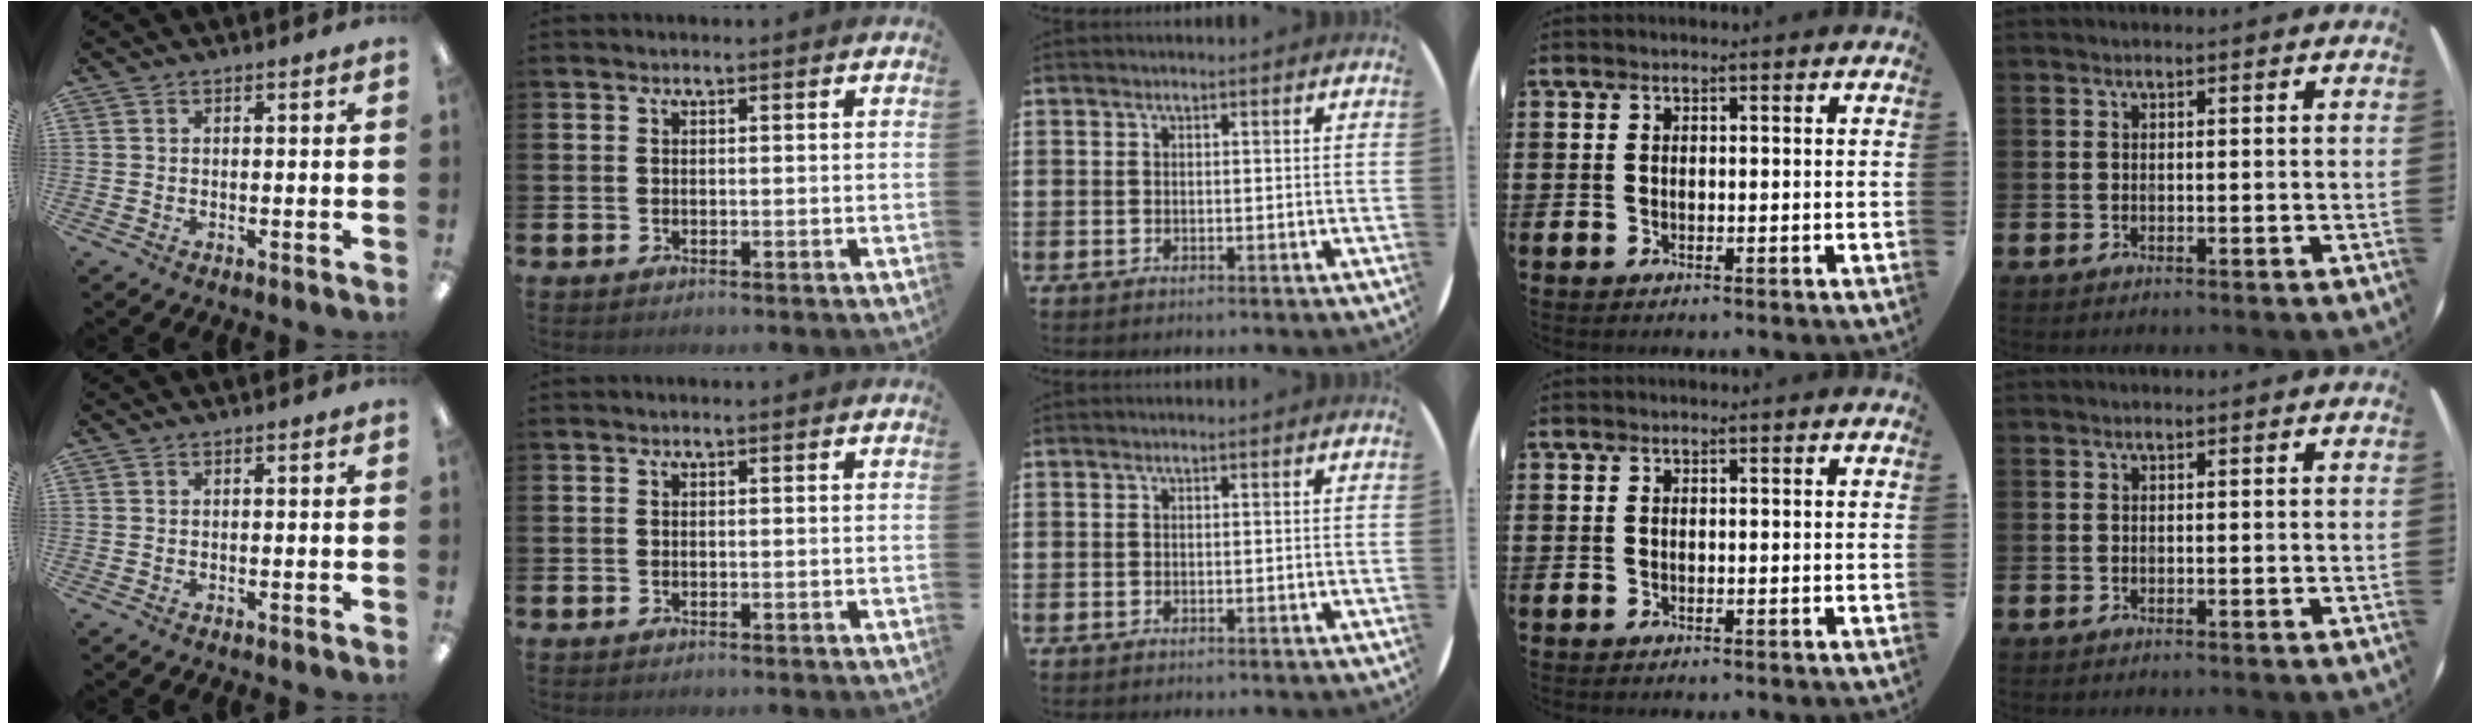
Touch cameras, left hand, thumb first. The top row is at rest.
{}